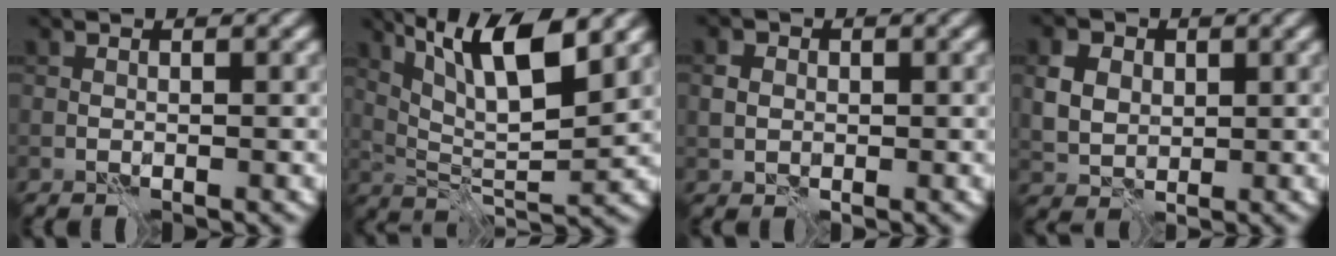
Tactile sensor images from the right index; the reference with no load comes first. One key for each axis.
{"total": 9.2, "fx": 4.7, "fy": 2.6, "fz": 7.4, "tx": -0.132, "ty": 0.006, "tz": 0.081}
{"total": 1.9, "fx": 0.0, "fy": 1.7, "fz": 0.9, "tx": -0.019, "ty": 0.001, "tz": -0.002}
{"total": 4.9, "fx": 1.5, "fy": 3.9, "fz": 2.6, "tx": -0.063, "ty": 0.011, "tz": 0.021}